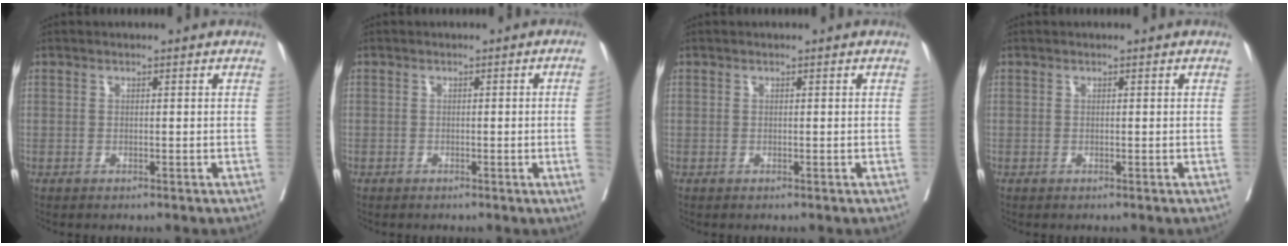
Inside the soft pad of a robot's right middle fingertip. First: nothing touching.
{"total": 2.4, "force": [-0.4, -0.9, 2.1], "torque": [-0.023, -0.003, -0.004]}
{"total": 0.0}
{"total": 0.0}